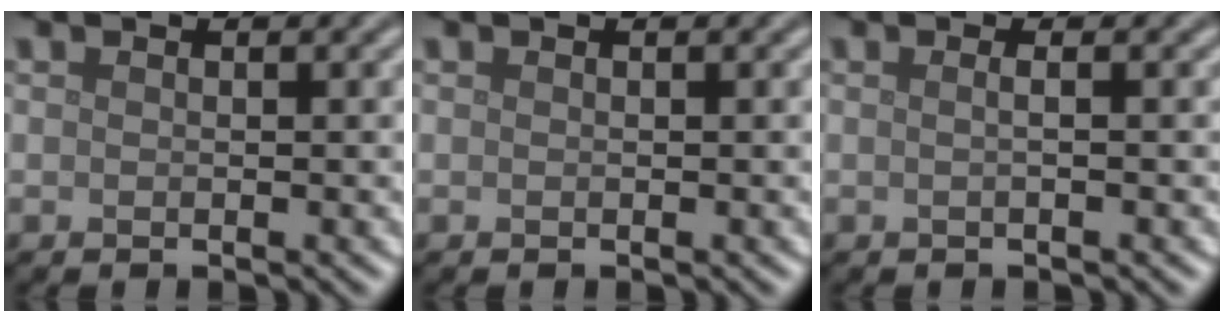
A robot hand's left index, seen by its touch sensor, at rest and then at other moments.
{"total": 0.0}
{"total": 1.5, "force": [0.3, 0.7, 1.3], "torque": [-0.005, -0.004, -0.016]}